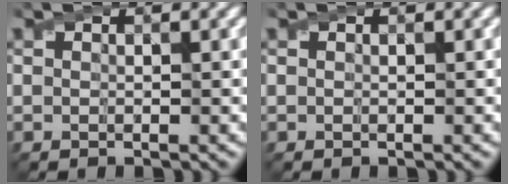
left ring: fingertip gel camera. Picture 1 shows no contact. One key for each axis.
{"total": 0.0}